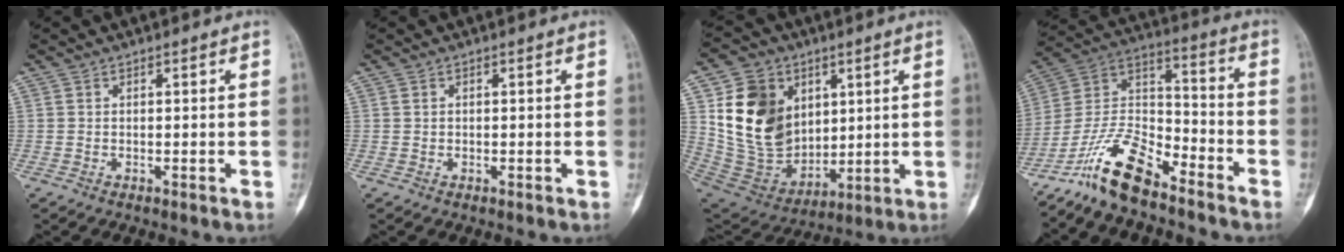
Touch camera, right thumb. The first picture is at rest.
{"total": 0.7, "force": [0.2, 0.6, 0.3], "torque": [-0.003, 0.001, 0.004]}
{"total": 19.3, "force": [5.7, 14.9, 11.0], "torque": [-0.170, -0.024, 0.129]}
{"total": 13.9, "force": [-10.6, 4.5, 7.9], "torque": [-0.146, 0.083, -0.204]}